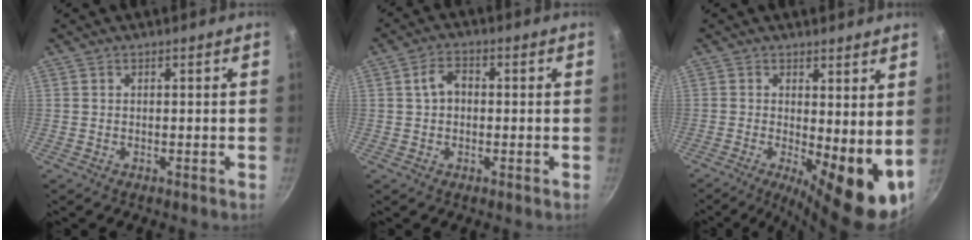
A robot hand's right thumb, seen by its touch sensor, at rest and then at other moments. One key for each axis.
{"total": 4.1, "fx": 0.3, "fy": 2.9, "fz": 2.8, "tx": -0.042, "ty": 0.016, "tz": -0.001}
{"total": 12.3, "fx": -0.5, "fy": 4.5, "fz": 11.4, "tx": -0.135, "ty": -0.013, "tz": -0.001}